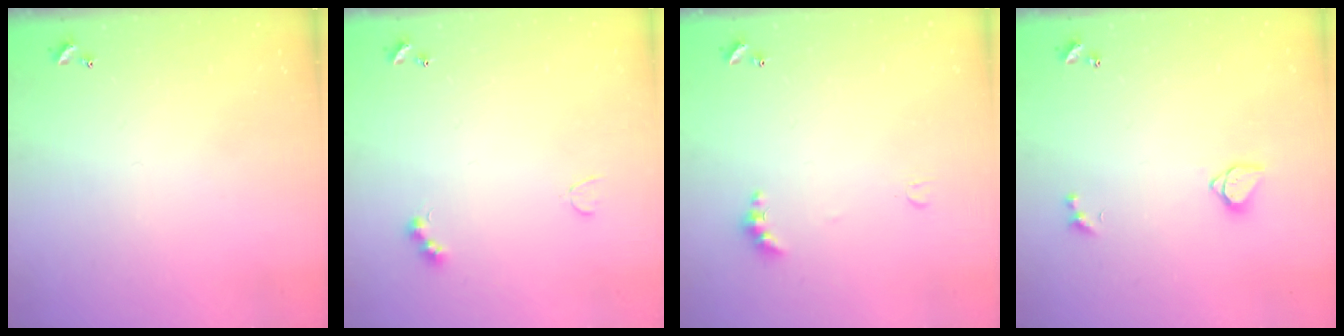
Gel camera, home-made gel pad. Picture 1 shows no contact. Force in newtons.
{"total": 4.0, "press": 3.9, "slide": 0.8}
{"total": 3.2, "press": 3.1, "slide": 0.8}
{"total": 1.6, "press": 1.5, "slide": 0.3}